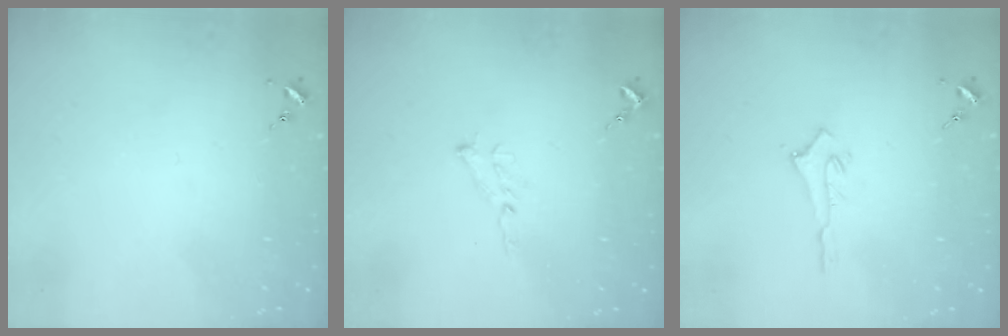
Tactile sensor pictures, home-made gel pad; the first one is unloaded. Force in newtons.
{"total": 5.8, "press": 5.8, "slide": 0.6}
{"total": 2.7, "press": 2.7, "slide": 0.2}